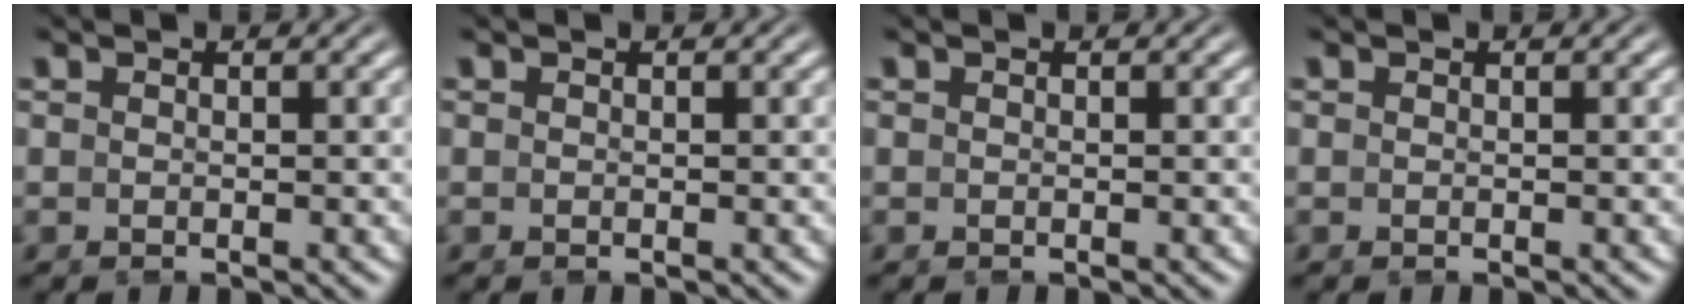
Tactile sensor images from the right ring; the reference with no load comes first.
{"total": 0.0}
{"total": 0.0}
{"total": 0.0}